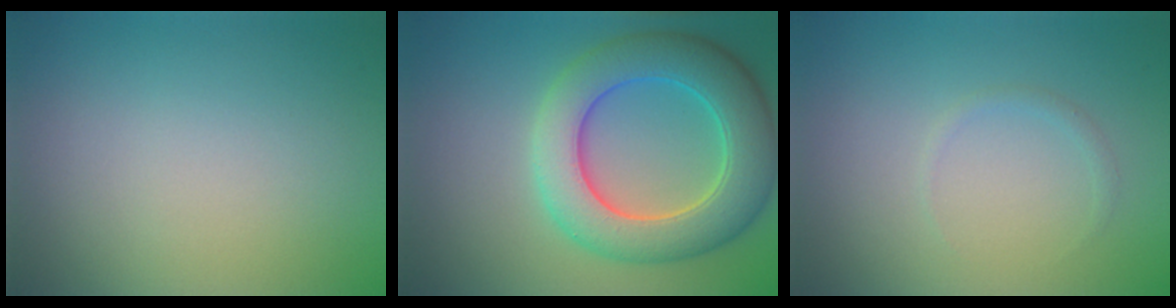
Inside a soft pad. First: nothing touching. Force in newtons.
{"total": 8.5, "press": 8.4, "slide": 0.4}
{"total": 0.7, "press": 0.7, "slide": 0.1}